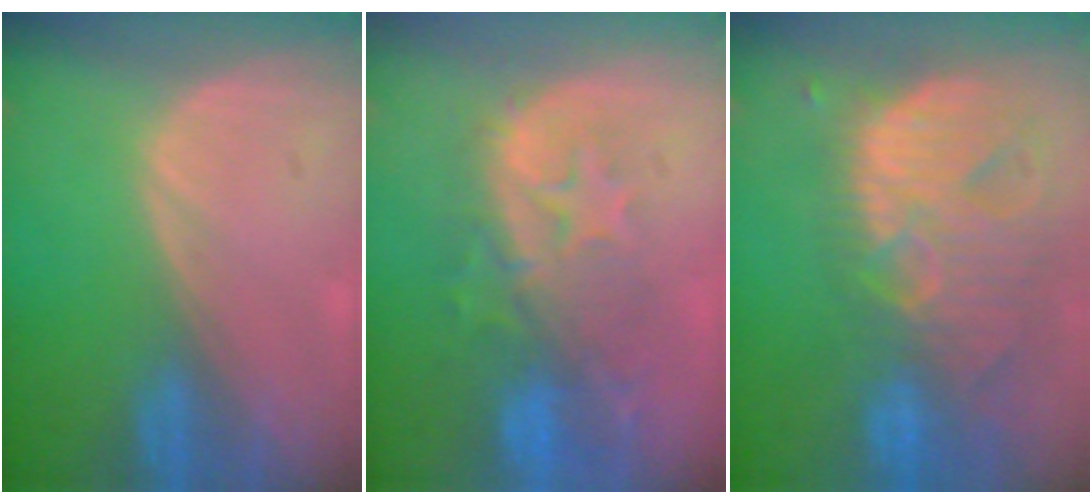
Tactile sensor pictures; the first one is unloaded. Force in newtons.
{"total": 10.2, "press": 8.9, "slide": 5.0}
{"total": 13.8, "press": 11.6, "slide": 7.4}